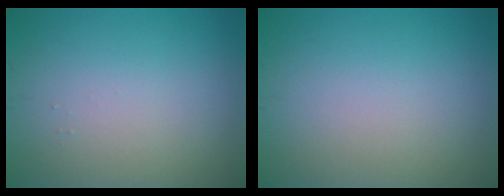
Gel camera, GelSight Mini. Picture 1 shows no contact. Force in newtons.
{"total": 0.0}